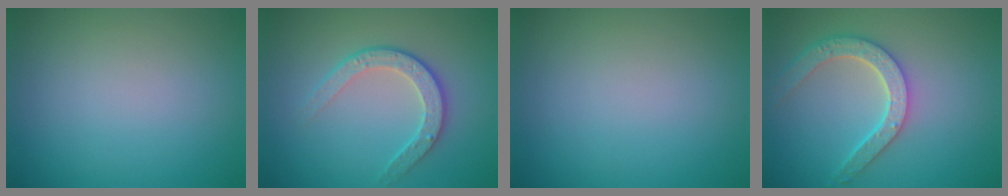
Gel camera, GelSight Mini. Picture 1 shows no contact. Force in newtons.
{"total": 3.4, "press": 2.8, "slide": 1.9}
{"total": 0.0}
{"total": 4.5, "press": 3.8, "slide": 2.5}